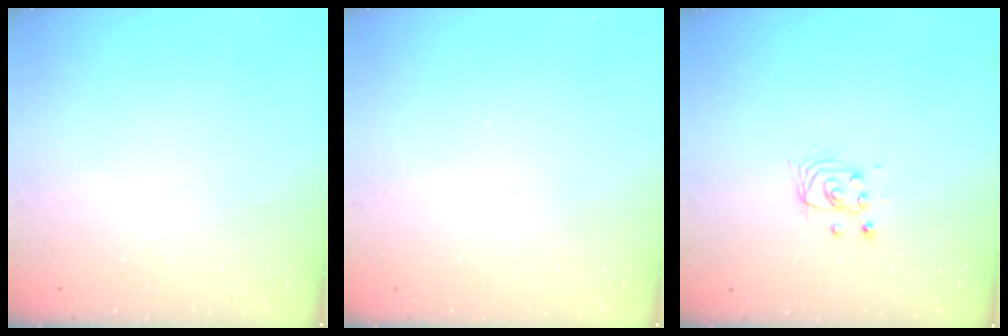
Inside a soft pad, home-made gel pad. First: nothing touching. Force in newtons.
{"total": 0.0}
{"total": 2.7, "press": 2.7, "slide": 0.2}